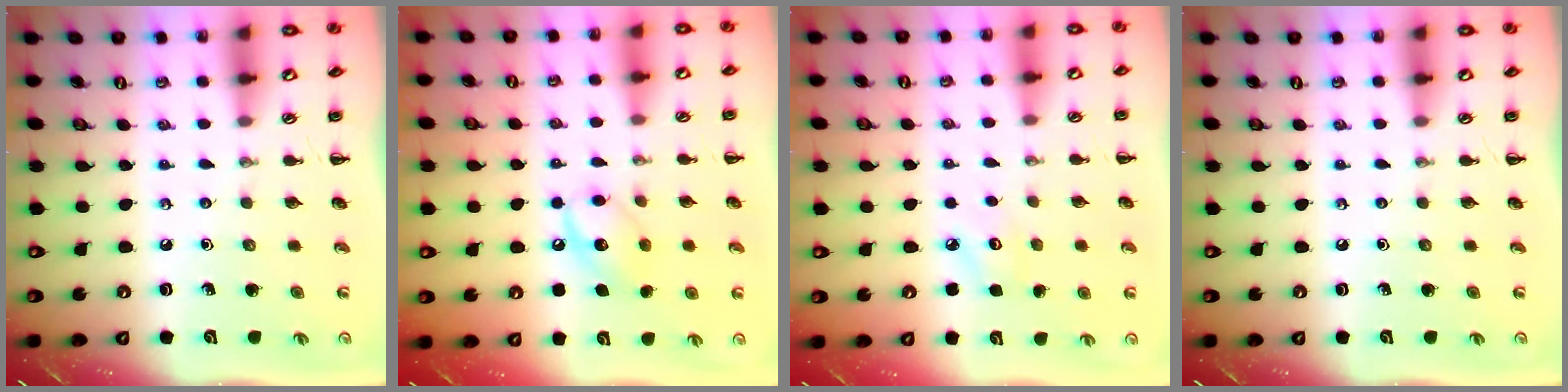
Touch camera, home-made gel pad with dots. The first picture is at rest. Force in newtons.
{"total": 10.6, "press": 10.6, "slide": 1.3}
{"total": 3.6, "press": 3.5, "slide": 0.7}
{"total": 0.0}